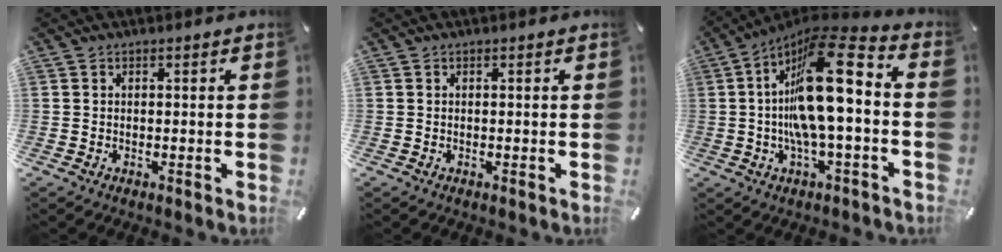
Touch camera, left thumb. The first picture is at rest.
{"total": 0.0}
{"total": 20.4, "force": [1.1, 6.3, 19.4], "torque": [-0.349, -0.025, 0.008]}